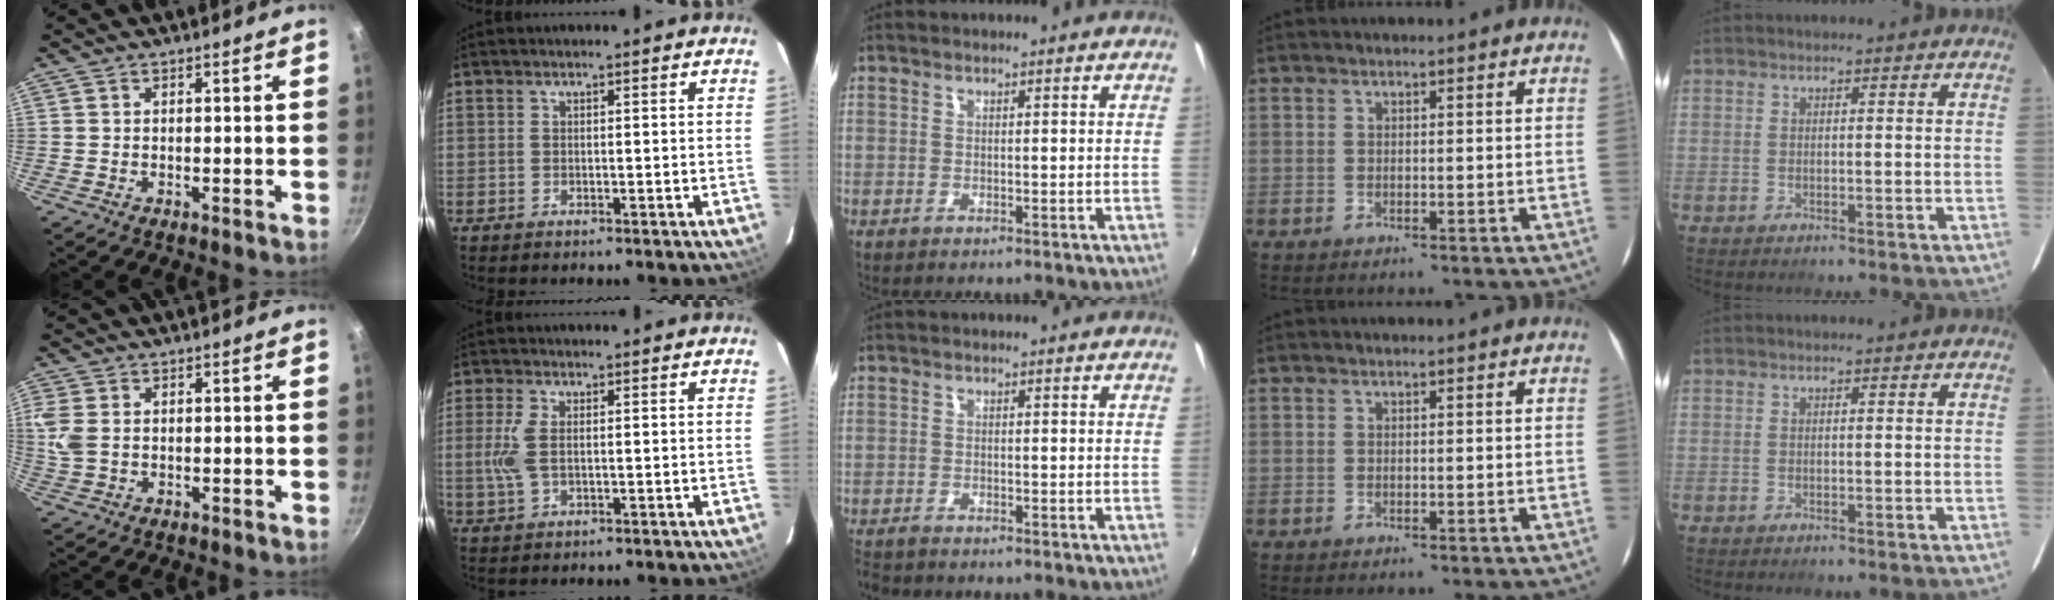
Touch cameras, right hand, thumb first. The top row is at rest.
{"thumb": {"total": 4.6, "force": [0.7, 3.1, 3.3], "torque": [-0.074, 0.001, 0.016]}, "index": {"total": 4.4, "force": [0.2, 1.9, 3.9], "torque": [-0.092, 0.002, 0.005]}, "middle": {"total": 2.4, "force": [-2.2, 0.6, 0.8], "torque": [-0.023, -0.014, -0.043]}}